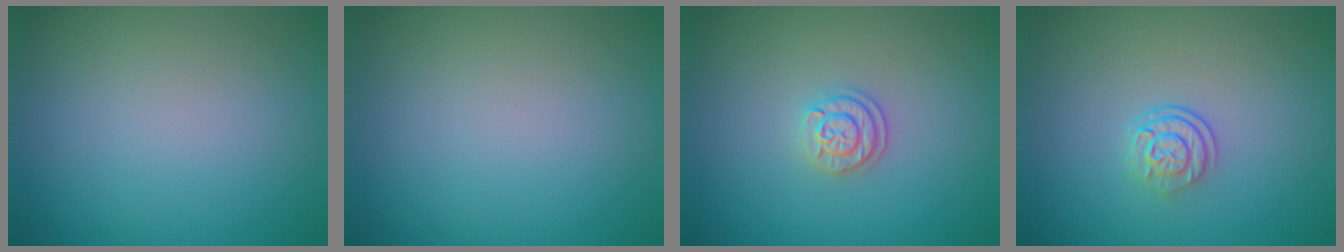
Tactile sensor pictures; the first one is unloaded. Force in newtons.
{"total": 0.0}
{"total": 2.0, "press": 1.9, "slide": 0.8}
{"total": 2.5, "press": 1.8, "slide": 1.7}